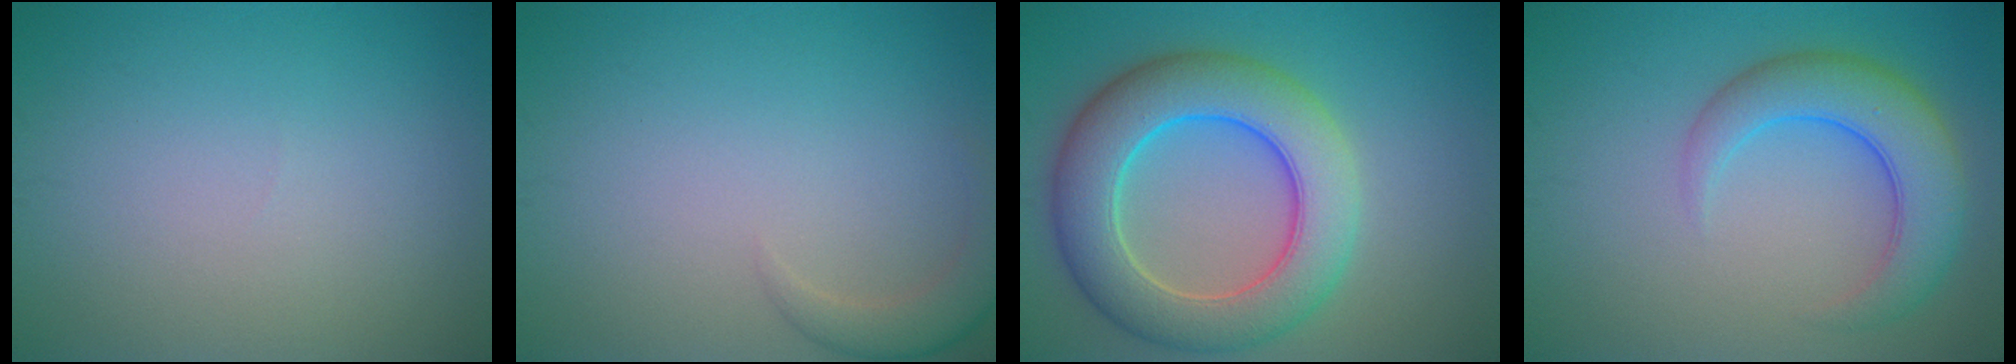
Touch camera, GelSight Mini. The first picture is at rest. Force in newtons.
{"total": 2.3, "press": 2.3, "slide": 0.2}
{"total": 9.3, "press": 9.3, "slide": 0.3}
{"total": 5.8, "press": 5.8, "slide": 0.2}